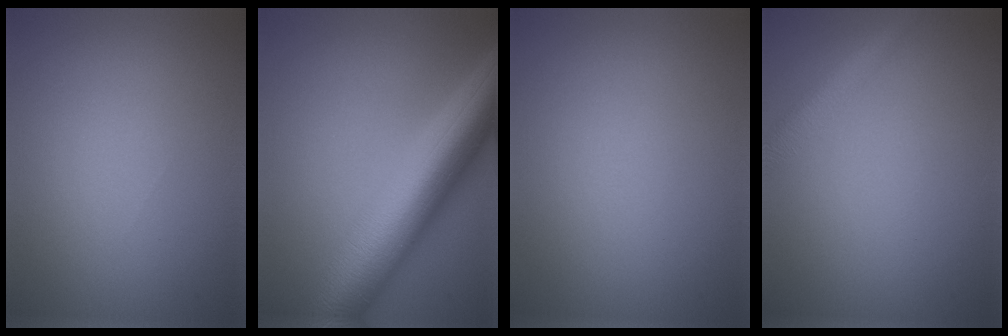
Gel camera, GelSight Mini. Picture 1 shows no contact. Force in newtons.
{"total": 12.2, "press": 12.2, "slide": 0.4}
{"total": 0.0}
{"total": 2.6, "press": 2.6, "slide": 0.1}